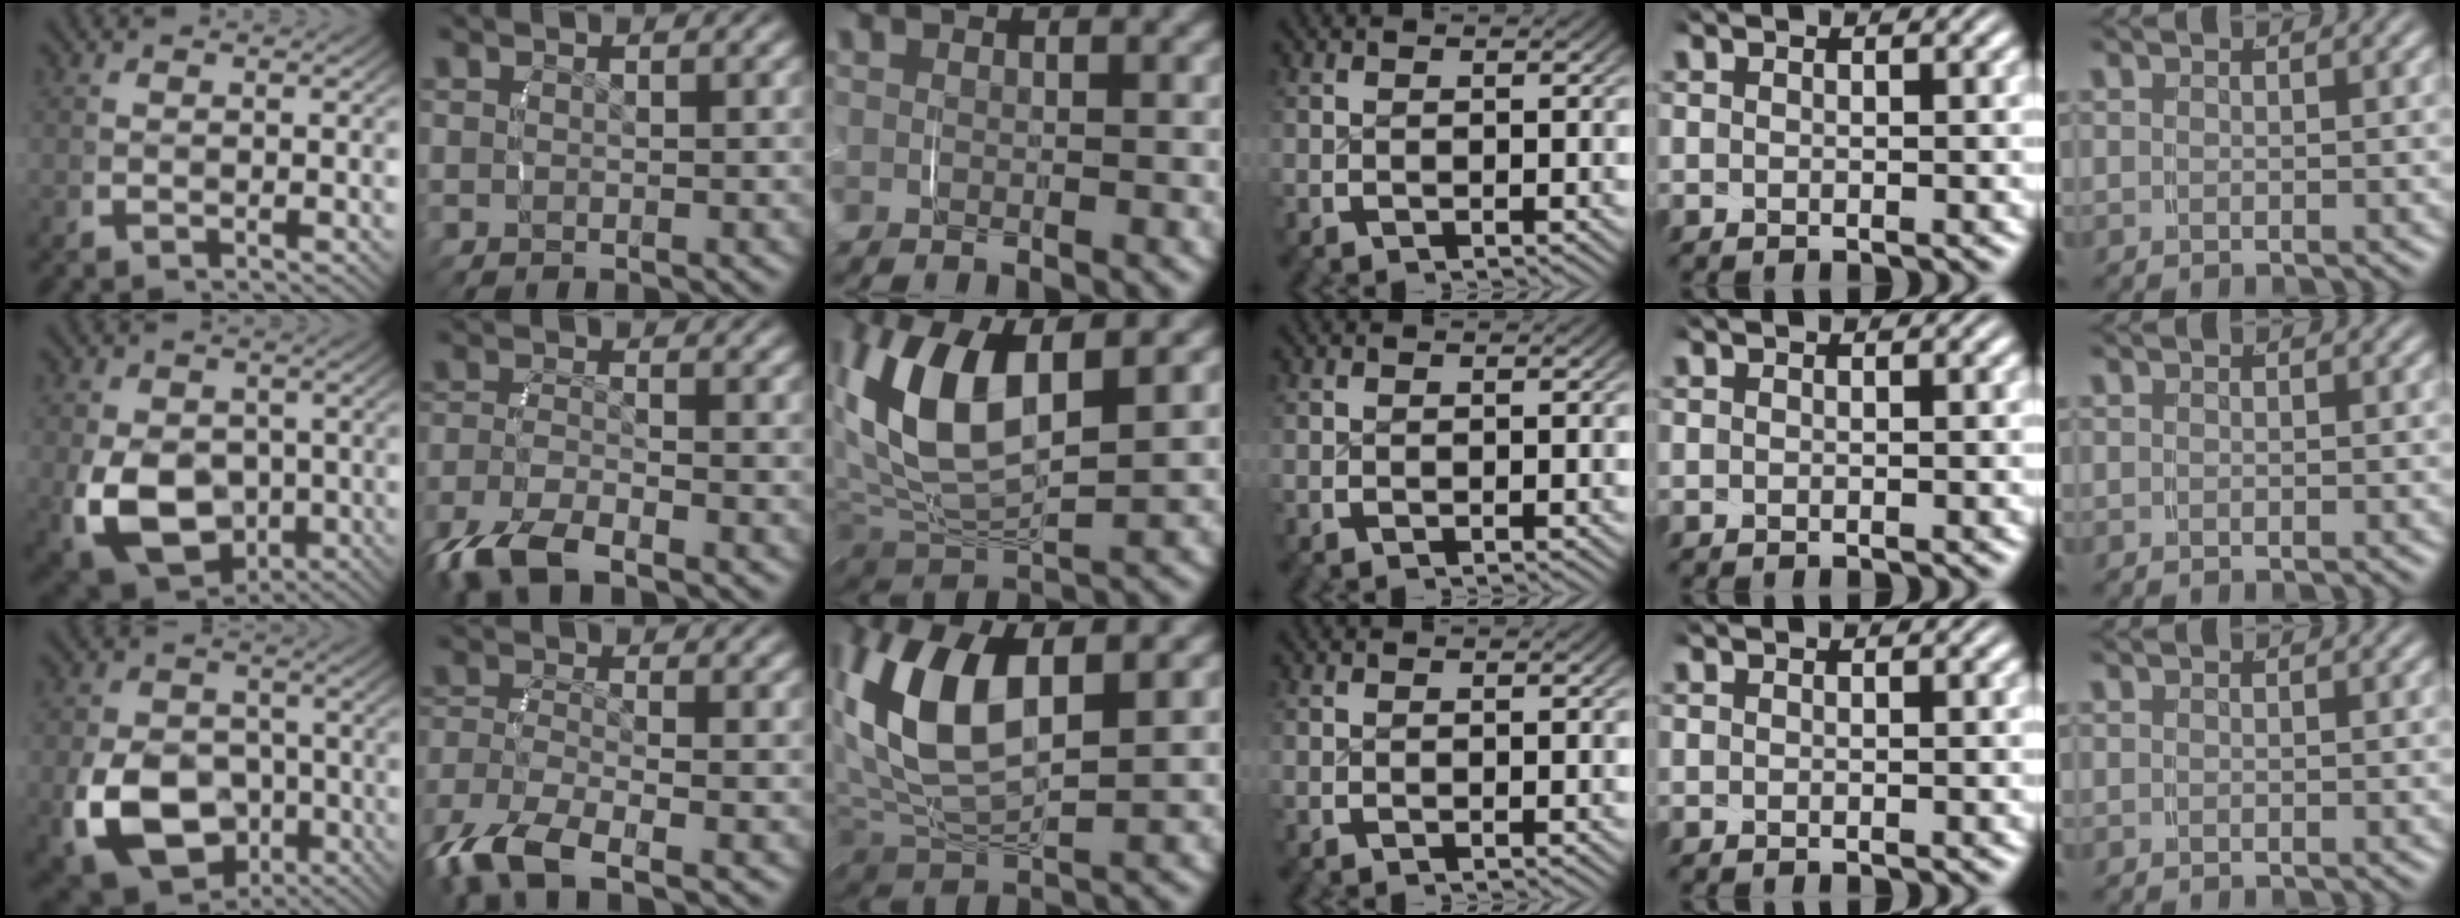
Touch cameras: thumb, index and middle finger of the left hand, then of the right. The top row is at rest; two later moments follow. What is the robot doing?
{"motion": "grasp_and_lifting", "object": "towel"}